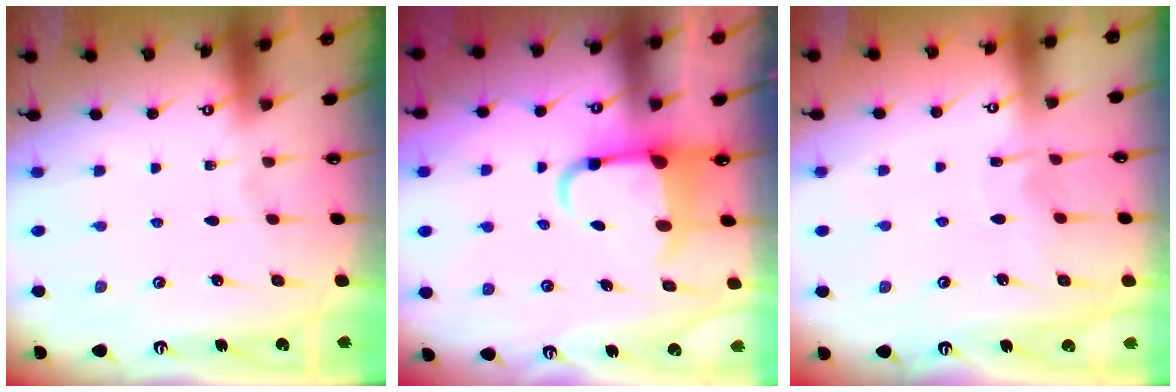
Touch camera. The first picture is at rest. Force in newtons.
{"total": 5.2, "press": 5.0, "slide": 1.2}
{"total": 3.9, "press": 3.9, "slide": 0.1}